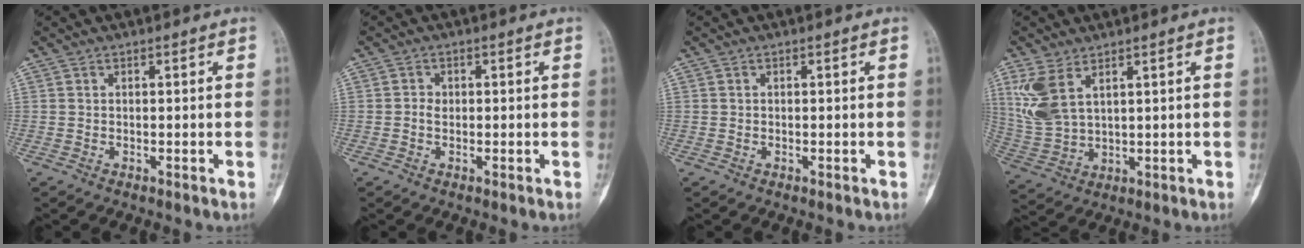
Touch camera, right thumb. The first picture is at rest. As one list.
[{"total": 1.3, "force": [-0.2, 1.2, 0.6], "torque": [-0.005, 0.005, -0.005]}, {"total": 0.0}, {"total": 8.9, "force": [4.3, 4.8, 6.2], "torque": [-0.134, -0.006, 0.100]}]